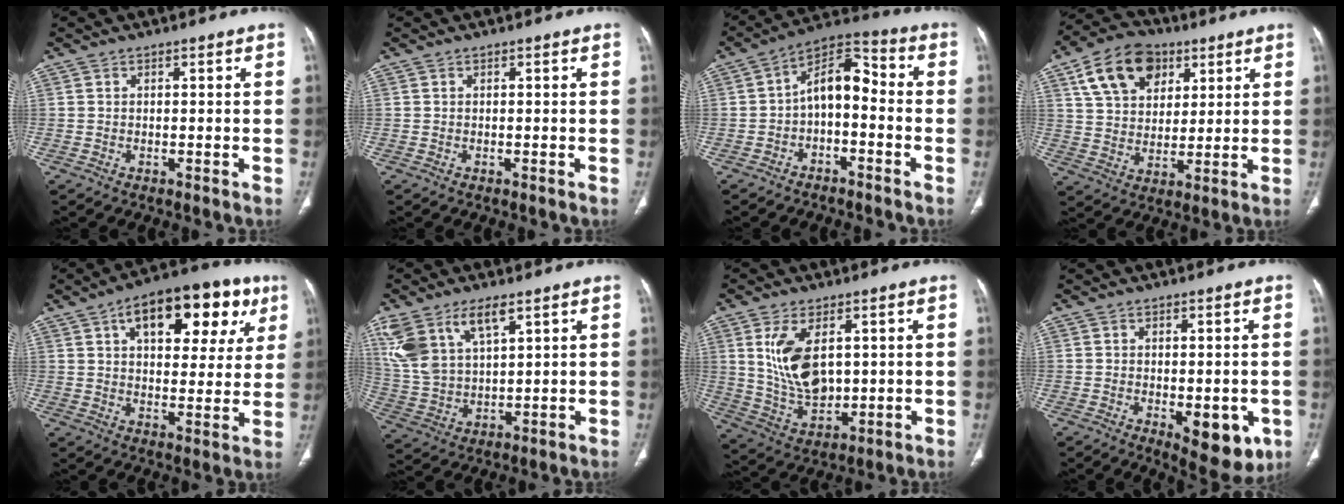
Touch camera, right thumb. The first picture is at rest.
{"total": 0.0}
{"total": 9.8, "force": [-2.0, 5.6, 7.8], "torque": [-0.109, 0.051, -0.046]}
{"total": 14.6, "force": [6.7, 10.0, 8.2], "torque": [-0.122, -0.010, 0.119]}
{"total": 20.8, "force": [9.1, 10.6, 15.4], "torque": [-0.175, 0.006, 0.129]}
{"total": 13.1, "force": [7.1, 6.2, 9.2], "torque": [-0.190, -0.015, 0.151]}
{"total": 11.8, "force": [2.9, 6.8, 9.2], "torque": [-0.164, -0.017, 0.072]}
{"total": 9.8, "force": [-3.0, 4.6, 8.1], "torque": [-0.079, -0.007, -0.028]}